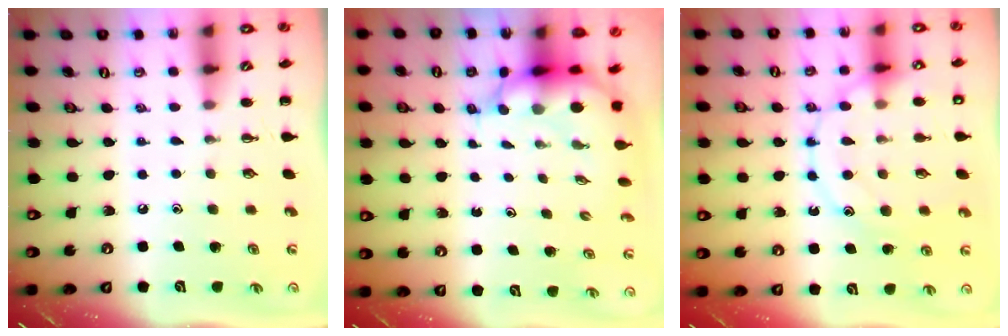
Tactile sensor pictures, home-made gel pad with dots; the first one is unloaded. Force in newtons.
{"total": 5.6, "press": 5.4, "slide": 1.3}
{"total": 15.9, "press": 15.9, "slide": 1.2}